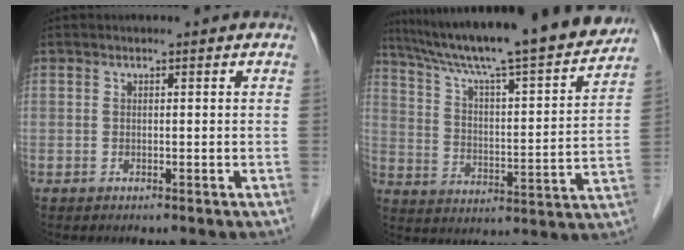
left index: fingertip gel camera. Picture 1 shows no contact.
{"total": 24.5, "force": [21.5, 1.1, 11.6], "torque": [-0.190, -0.020, 0.311]}